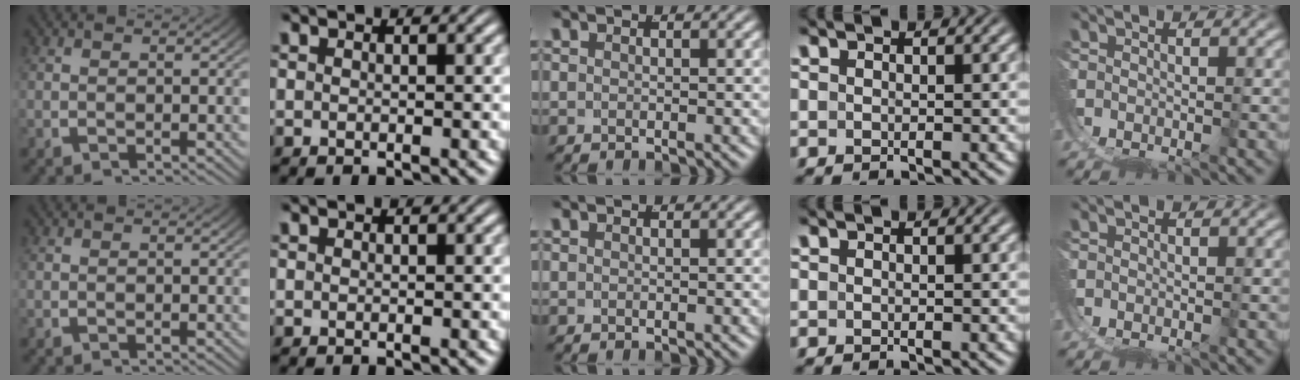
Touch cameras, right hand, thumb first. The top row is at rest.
{}